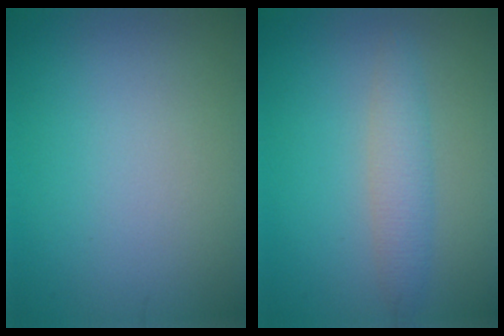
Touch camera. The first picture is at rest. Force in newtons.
{"total": 2.5, "press": 2.5, "slide": 0.0}